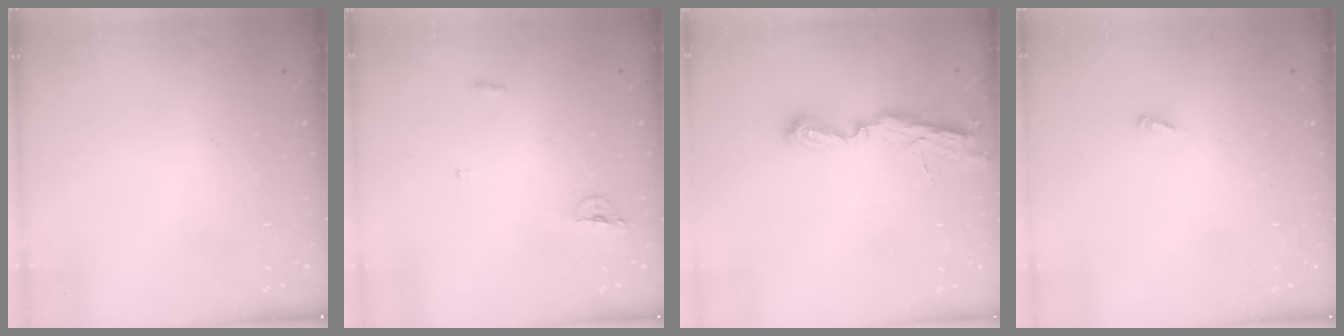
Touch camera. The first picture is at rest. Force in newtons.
{"total": 4.1, "press": 4.0, "slide": 0.9}
{"total": 7.1, "press": 7.0, "slide": 0.4}
{"total": 2.5, "press": 2.5, "slide": 0.1}